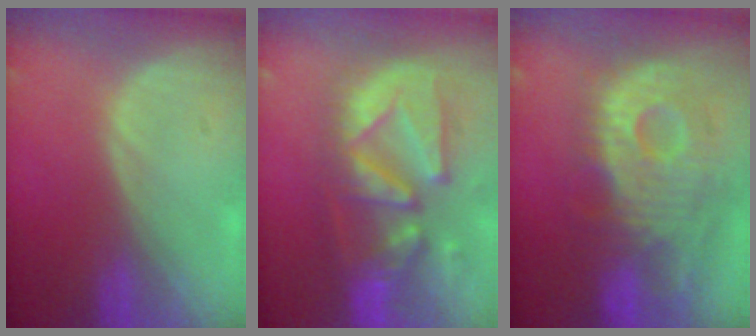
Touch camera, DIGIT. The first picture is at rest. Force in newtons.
{"total": 12.9, "press": 11.2, "slide": 6.3}
{"total": 12.2, "press": 10.9, "slide": 5.6}